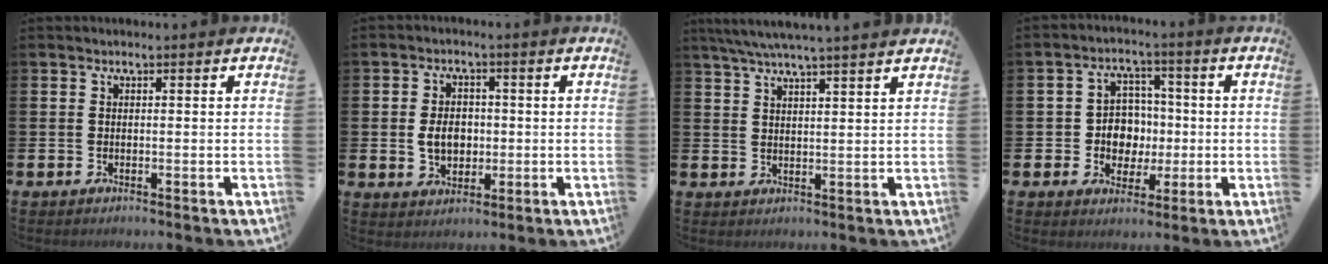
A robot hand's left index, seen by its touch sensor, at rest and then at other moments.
{"total": 4.5, "force": [-0.2, 3.4, 3.0], "torque": [-0.041, 0.003, -0.011]}
{"total": 5.0, "force": [4.6, -0.6, 1.8], "torque": [-0.050, -0.012, 0.084]}
{"total": 5.7, "force": [-0.2, 5.2, 2.3], "torque": [-0.040, 0.006, -0.011]}